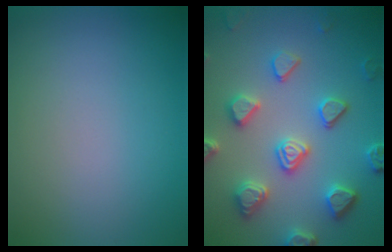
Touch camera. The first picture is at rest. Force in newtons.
{"total": 5.4, "press": 4.9, "slide": 2.4}